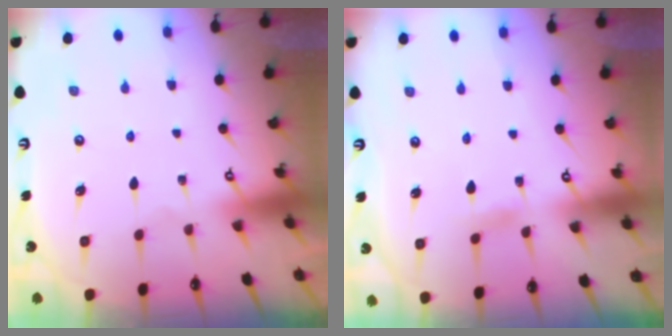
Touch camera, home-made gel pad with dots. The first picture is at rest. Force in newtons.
{"total": 2.4, "press": 2.4, "slide": 0.3}